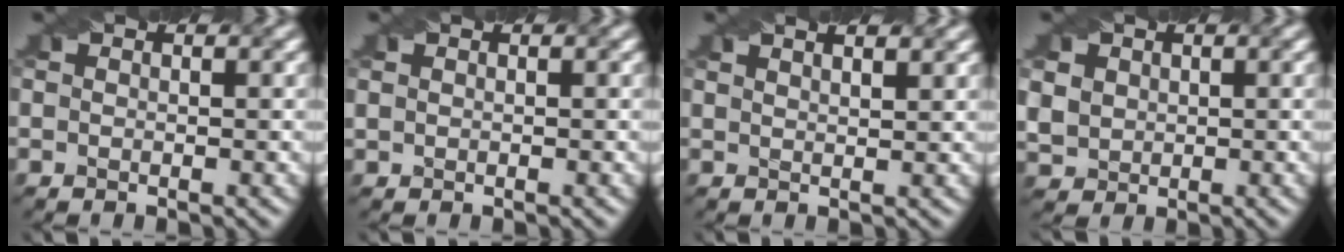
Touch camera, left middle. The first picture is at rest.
{"total": 0.5, "force": [0.3, 0.4, 0.2], "torque": [-0.004, 0.002, 0.009]}
{"total": 4.8, "force": [3.2, 2.1, 2.9], "torque": [-0.015, 0.037, 0.013]}
{"total": 3.9, "force": [1.3, 3.4, 1.4], "torque": [-0.058, 0.012, 0.032]}